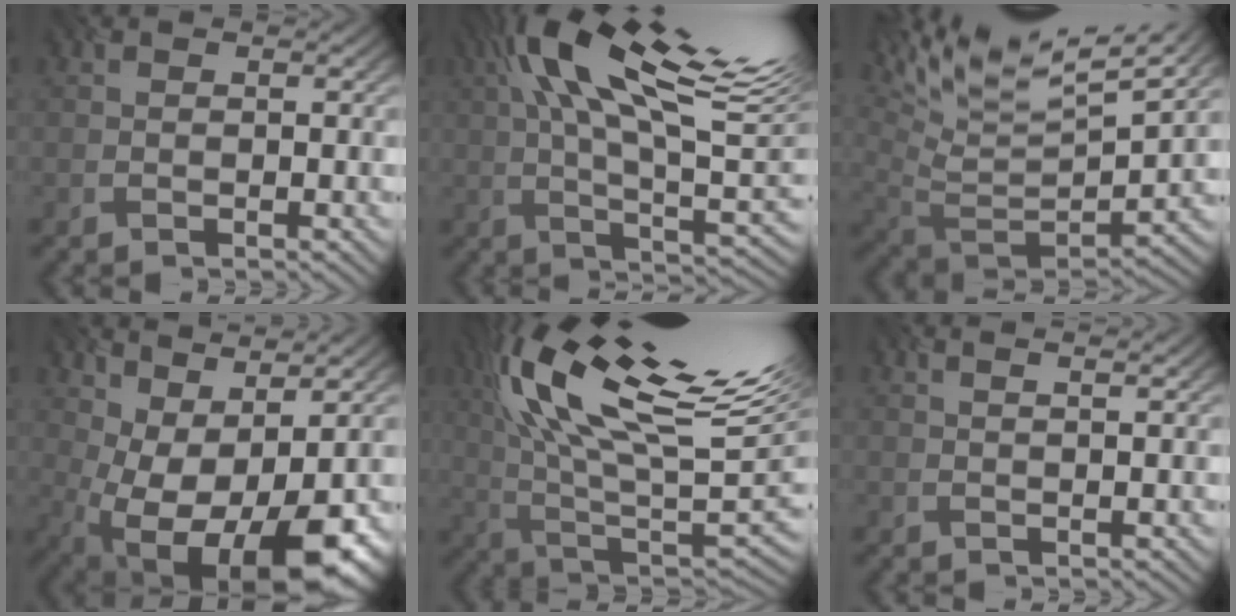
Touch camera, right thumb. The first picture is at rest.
{"total": 17.8, "force": [7.1, 5.4, 15.4], "torque": [-0.274, 0.043, 0.118]}
{"total": 13.1, "force": [9.3, 3.8, 8.4], "torque": [-0.214, 0.011, 0.160]}
{"total": 12.8, "force": [-0.3, 6.4, 11.1], "torque": [-0.173, -0.003, 0.034]}
{"total": 19.6, "force": [9.3, 6.1, 16.2], "torque": [-0.308, 0.041, 0.162]}
{"total": 1.4, "force": [1.4, 0.2, 0.4], "torque": [0.002, 0.013, 0.001]}